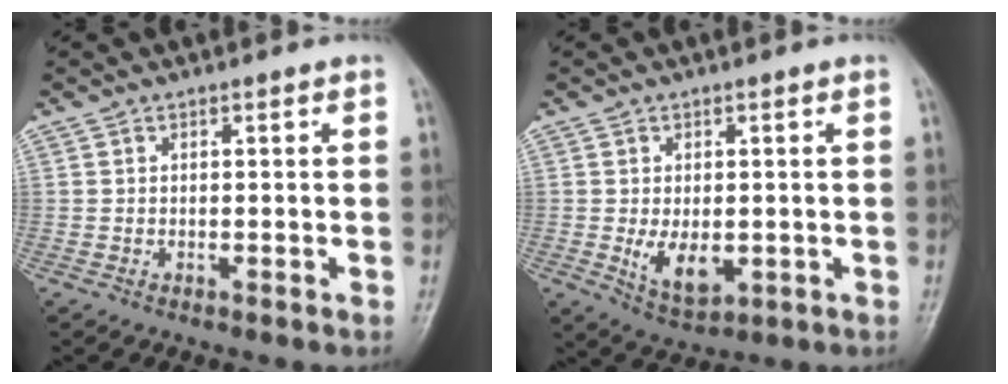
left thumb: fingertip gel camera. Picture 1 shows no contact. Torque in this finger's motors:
{"motor_torque": [0.86, 1.05, 0.85, 0.12, 0.05]}